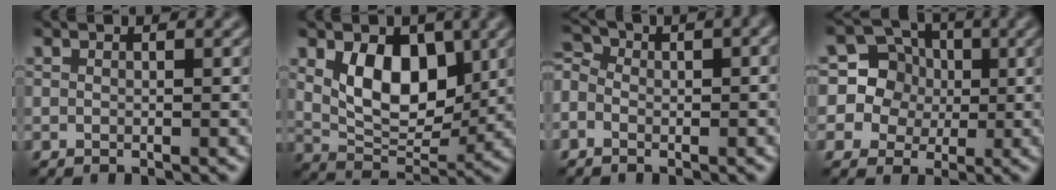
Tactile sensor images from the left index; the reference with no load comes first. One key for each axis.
{"total": 6.4, "fx": 1.6, "fy": 4.0, "fz": 4.8, "tx": -0.081, "ty": -0.012, "tz": 0.029}
{"total": 5.4, "fx": -0.9, "fy": 3.4, "fz": 4.1, "tx": -0.068, "ty": 0.021, "tz": -0.028}
{"total": 7.7, "fx": 1.0, "fy": 7.4, "fz": 1.7, "tx": -0.056, "ty": 0.036, "tz": 0.010}